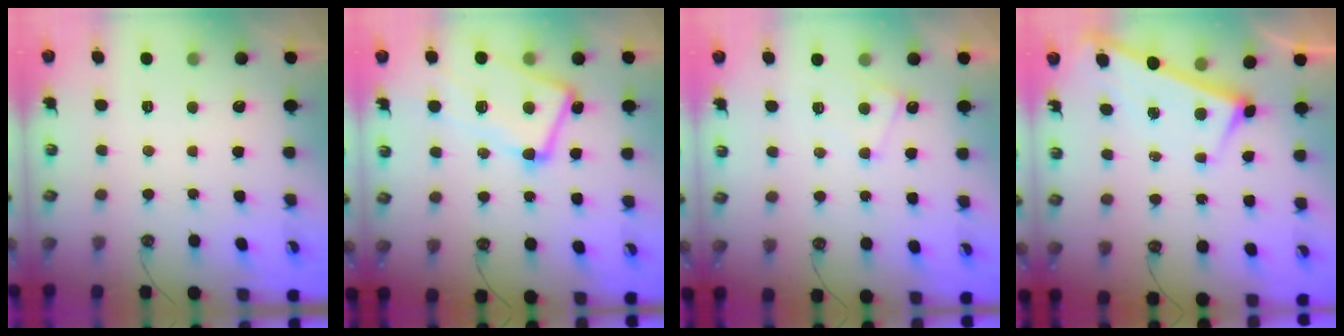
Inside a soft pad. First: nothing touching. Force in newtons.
{"total": 7.5, "press": 7.4, "slide": 1.4}
{"total": 0.9, "press": 0.7, "slide": 0.5}
{"total": 3.0, "press": 3.0, "slide": 0.2}